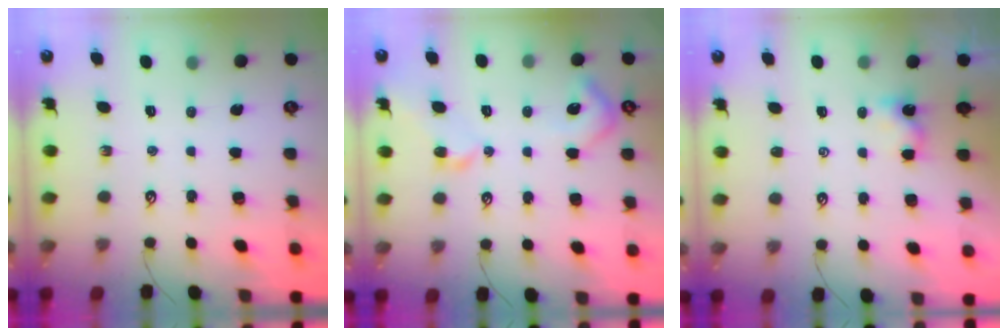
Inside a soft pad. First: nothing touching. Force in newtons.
{"total": 7.4, "press": 7.3, "slide": 1.0}
{"total": 0.0}